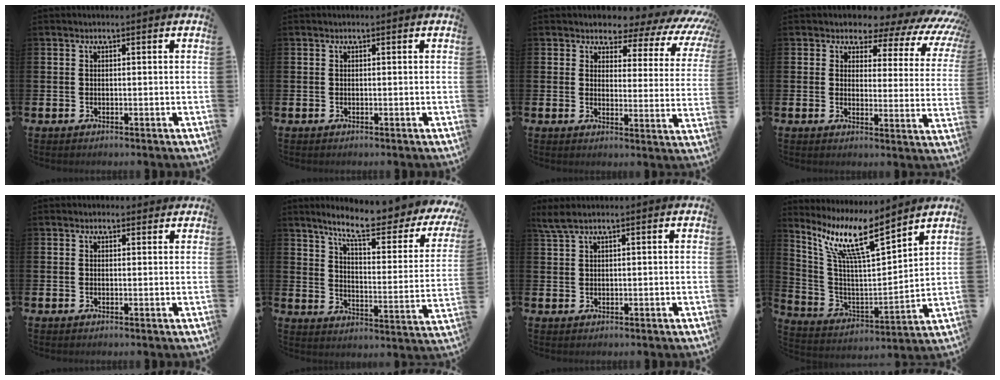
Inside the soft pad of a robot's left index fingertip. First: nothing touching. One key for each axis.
{"total": 0.0}
{"total": 4.0, "fx": 3.2, "fy": 2.1, "fz": 1.3, "tx": -0.016, "ty": -0.045, "tz": 0.039}
{"total": 4.4, "fx": 3.2, "fy": 2.5, "fz": 1.7, "tx": -0.025, "ty": -0.042, "tz": 0.039}
{"total": 1.0, "fx": 0.9, "fy": 0.5, "fz": 0.1, "tx": 0.008, "ty": 0.002, "tz": 0.013}
{"total": 9.6, "fx": 7.8, "fy": 1.5, "fz": 5.4, "tx": -0.113, "ty": -0.060, "tz": 0.123}
{"total": 2.3, "fx": 1.6, "fy": 0.3, "fz": 1.7, "tx": -0.038, "ty": 0.004, "tz": 0.030}
{"total": 11.4, "fx": 7.9, "fy": 2.2, "fz": 7.8, "tx": -0.180, "ty": -0.040, "tz": 0.133}